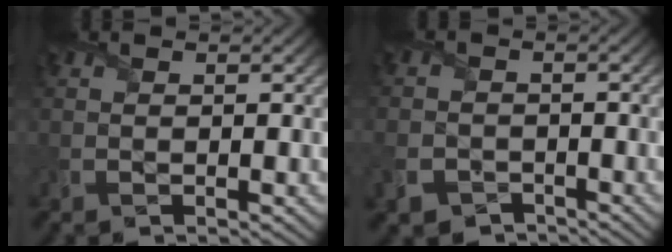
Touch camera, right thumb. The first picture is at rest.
{"total": 4.8, "force": [-2.8, 3.7, 1.4], "torque": [-0.044, -0.017, -0.062]}